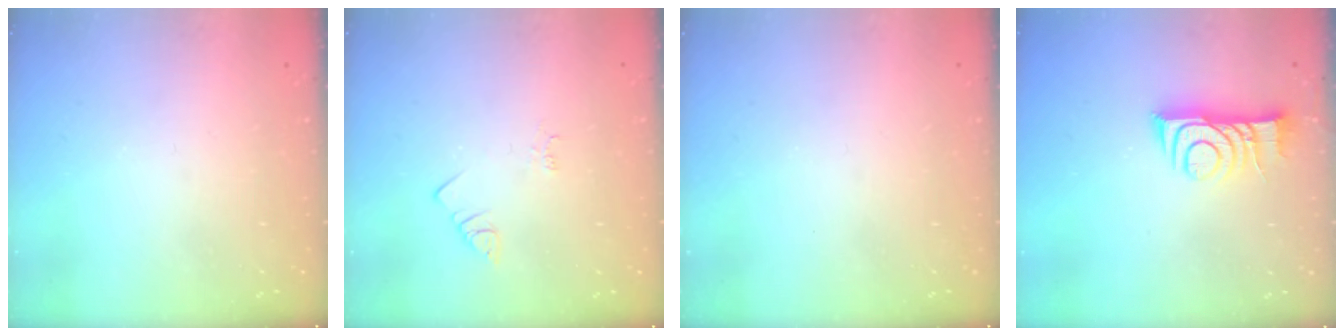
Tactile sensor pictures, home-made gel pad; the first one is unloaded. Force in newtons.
{"total": 1.4, "press": 1.4, "slide": 0.3}
{"total": 0.0}
{"total": 10.6, "press": 10.6, "slide": 1.0}